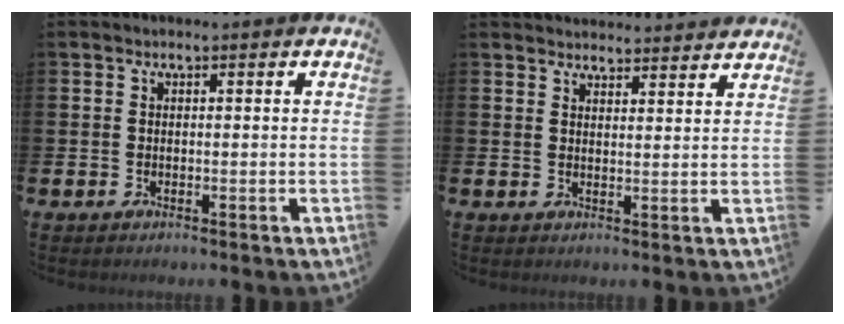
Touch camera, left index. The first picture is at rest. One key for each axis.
{"total": 3.5, "fx": 3.5, "fy": 0.2, "fz": -0.2, "tx": -0.004, "ty": -0.020, "tz": 0.063}